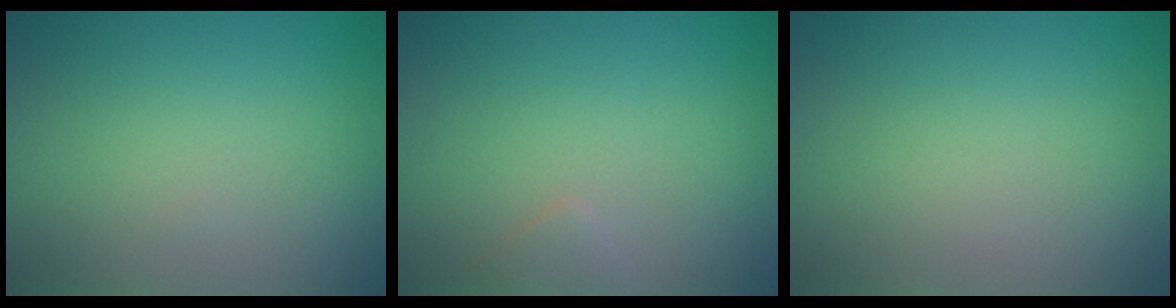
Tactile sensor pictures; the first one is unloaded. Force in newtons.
{"total": 1.0, "press": 1.0, "slide": 0.1}
{"total": 0.0}